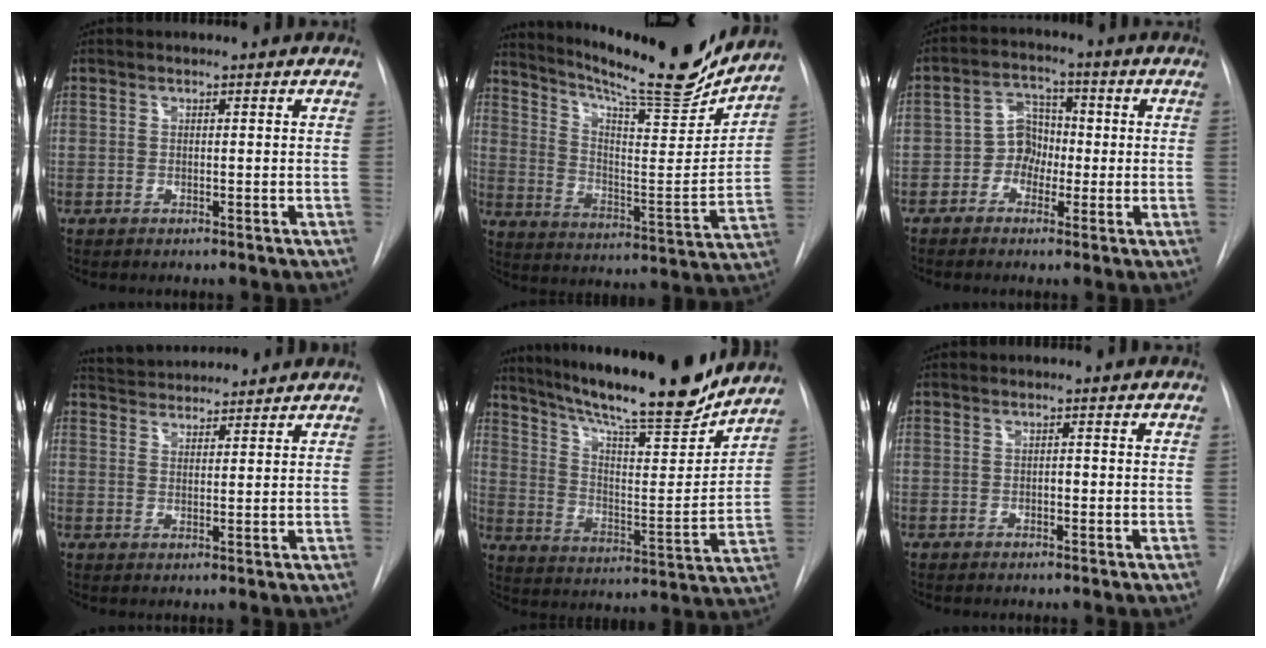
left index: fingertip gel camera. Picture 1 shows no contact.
{"total": 21.8, "force": [19.7, 1.8, 9.3], "torque": [-0.157, -0.051, 0.286]}
{"total": 5.3, "force": [-1.1, 4.4, 2.6], "torque": [-0.050, 0.020, -0.026]}
{"total": 7.6, "force": [7.4, 1.0, 1.5], "torque": [-0.031, 0.030, 0.118]}
{"total": 22.8, "force": [19.7, 2.4, 11.3], "torque": [-0.197, -0.023, 0.295]}
{"total": 0.8, "force": [-0.2, 0.4, 0.6], "torque": [-0.008, 0.002, -0.004]}